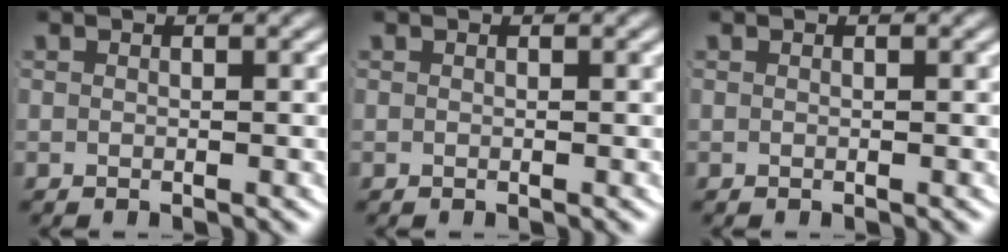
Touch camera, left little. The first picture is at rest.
{"total": 0.0}
{"total": 0.0}